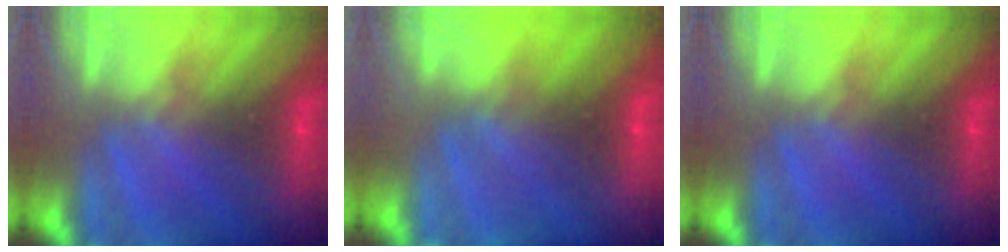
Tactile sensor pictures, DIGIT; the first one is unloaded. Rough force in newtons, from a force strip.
{"total": 2.8}
{"total": 0.0}